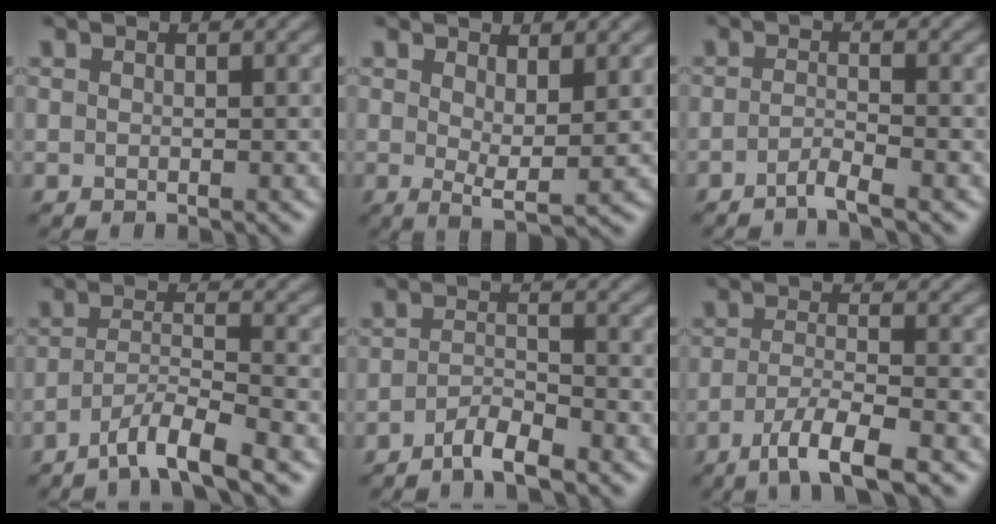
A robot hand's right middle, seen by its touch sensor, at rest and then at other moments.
{"total": 3.1, "force": [1.1, 1.0, 2.7], "torque": [-0.048, -0.011, 0.022]}
{"total": 1.9, "force": [-1.3, 0.2, 1.4], "torque": [-0.019, 0.001, -0.033]}
{"total": 5.0, "force": [-3.6, 0.7, 3.4], "torque": [-0.055, 0.001, -0.072]}
{"total": 2.8, "force": [-2.1, 0.5, 1.8], "torque": [-0.032, 0.003, -0.045]}
{"total": 5.1, "force": [-3.1, 1.0, 3.9], "torque": [-0.068, -0.004, -0.061]}